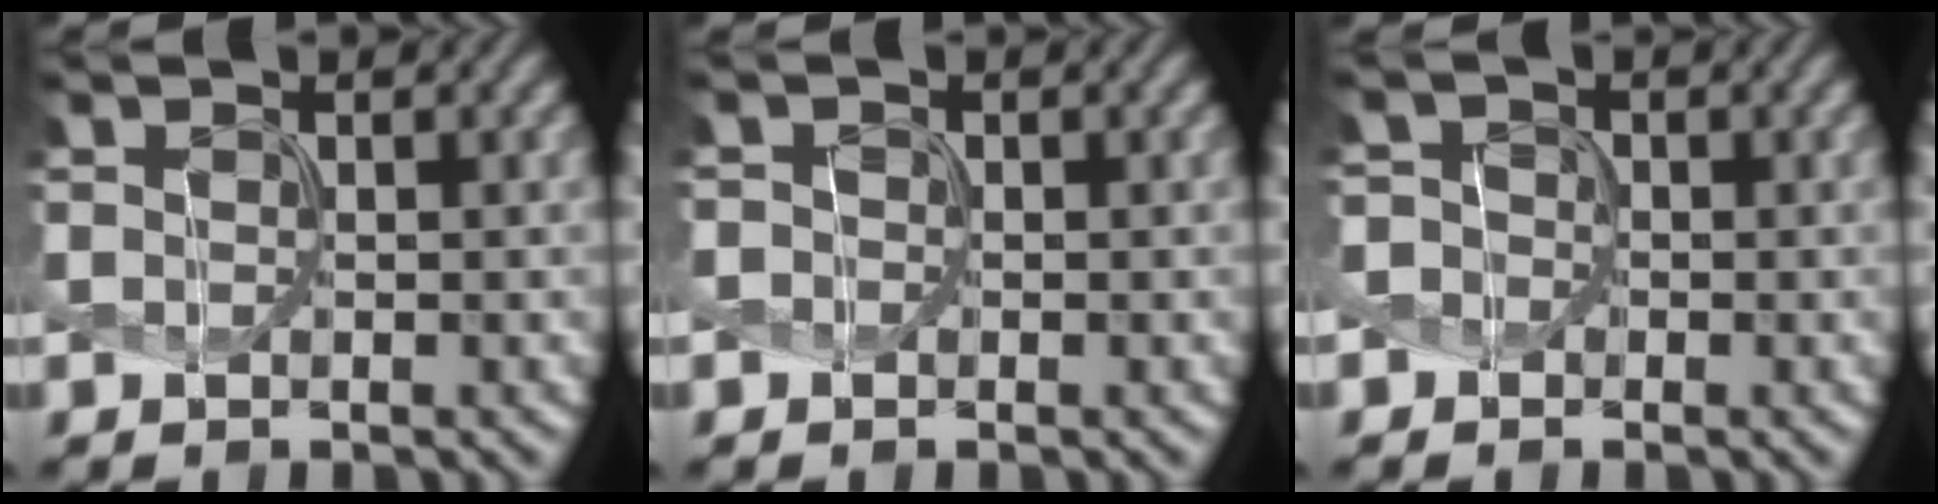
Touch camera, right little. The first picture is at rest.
{"total": 1.0, "force": [-0.4, 0.9, 0.2], "torque": [0.000, 0.002, -0.011]}
{"total": 1.9, "force": [-0.9, 1.7, 0.4], "torque": [-0.008, 0.007, -0.025]}